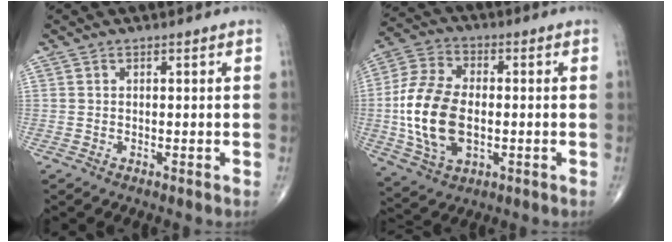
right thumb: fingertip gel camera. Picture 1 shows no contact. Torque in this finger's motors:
{"motor_torque": [0.35, 0.48, 1.70, 0.04, 0.48]}